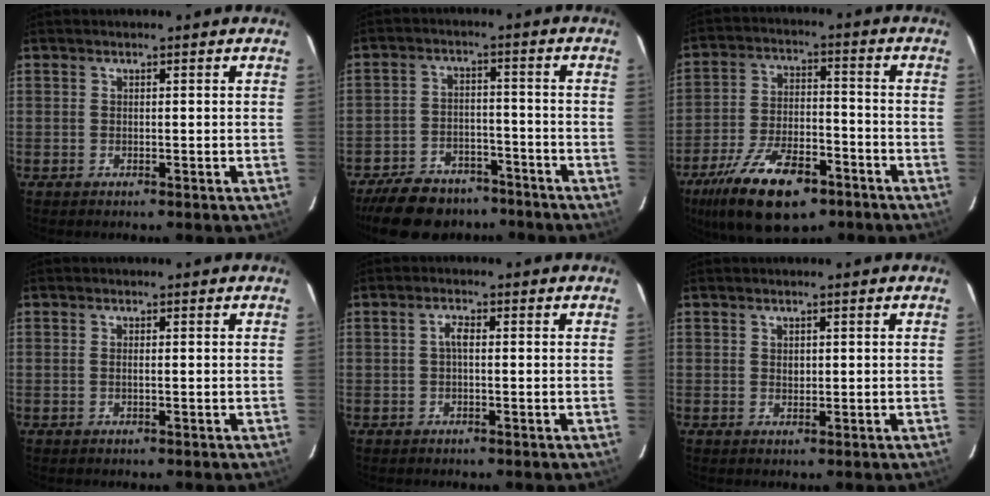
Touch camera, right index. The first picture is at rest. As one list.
[{"total": 16.0, "force": [-12.9, 7.6, 5.8], "torque": [-0.147, 0.018, -0.183]}, {"total": 18.3, "force": [-11.6, 7.8, 11.7], "torque": [-0.238, -0.023, -0.193]}, {"total": 0.6, "force": [-0.1, 0.0, 0.6], "torque": [-0.013, 0.001, -0.002]}, {"total": 1.7, "force": [-0.1, 0.6, 1.6], "torque": [-0.032, 0.008, -0.004]}, {"total": 1.1, "force": [0.3, 0.9, 0.4], "torque": [-0.005, 0.003, 0.007]}]